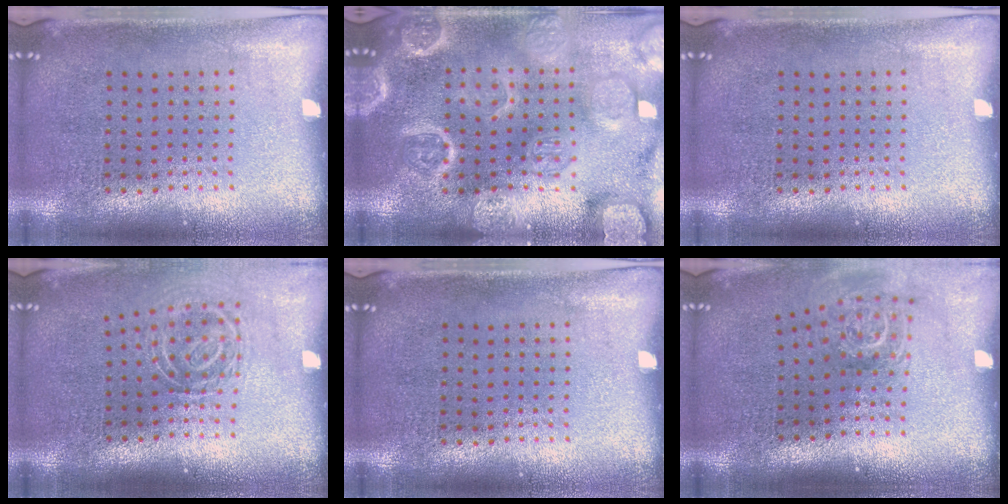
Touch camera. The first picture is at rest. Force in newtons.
{"total": 4.7, "press": 4.6, "slide": 0.5}
{"total": 0.0}
{"total": 1.8, "press": 1.2, "slide": 1.4}
{"total": 0.0}
{"total": 1.9, "press": 1.3, "slide": 1.4}